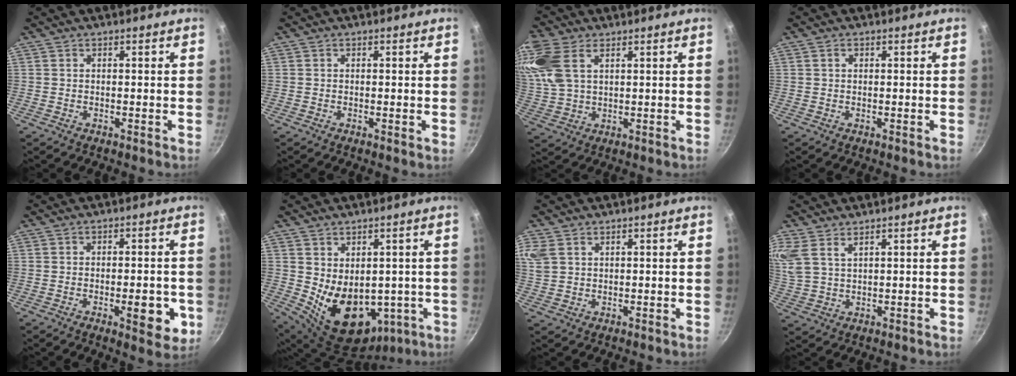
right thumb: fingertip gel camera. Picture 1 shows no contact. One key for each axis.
{"total": 0.7, "fx": -0.1, "fy": 0.1, "fz": 0.7, "tx": -0.011, "ty": -0.004, "tz": -0.002}
{"total": 14.3, "fx": 5.7, "fy": 8.4, "fz": 10.1, "tx": -0.262, "ty": 0.006, "tz": 0.118}
{"total": 0.8, "fx": 0.3, "fy": 0.6, "fz": 0.4, "tx": -0.006, "ty": 0.000, "tz": 0.005}
{"total": 7.8, "fx": -2.3, "fy": 2.9, "fz": 6.9, "tx": -0.075, "ty": 0.000, "tz": -0.026}
{"total": 16.1, "fx": -3.0, "fy": 11.0, "fz": 11.4, "tx": -0.164, "ty": -0.011, "tz": -0.006}
{"total": 5.9, "fx": 2.5, "fy": 4.2, "fz": 3.3, "tx": -0.090, "ty": 0.006, "tz": 0.061}
{"total": 7.6, "fx": 4.2, "fy": 3.9, "fz": 5.1, "tx": -0.131, "ty": -0.004, "tz": 0.096}